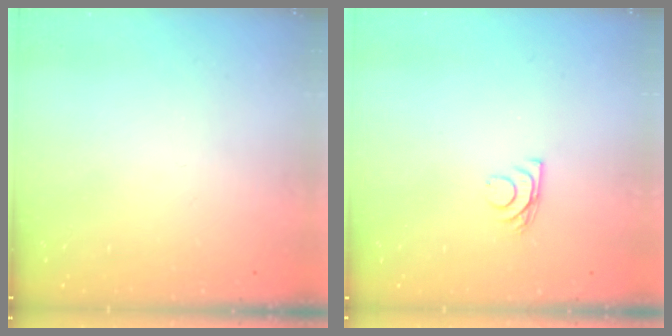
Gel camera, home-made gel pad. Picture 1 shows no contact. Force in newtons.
{"total": 7.2, "press": 7.2, "slide": 0.6}